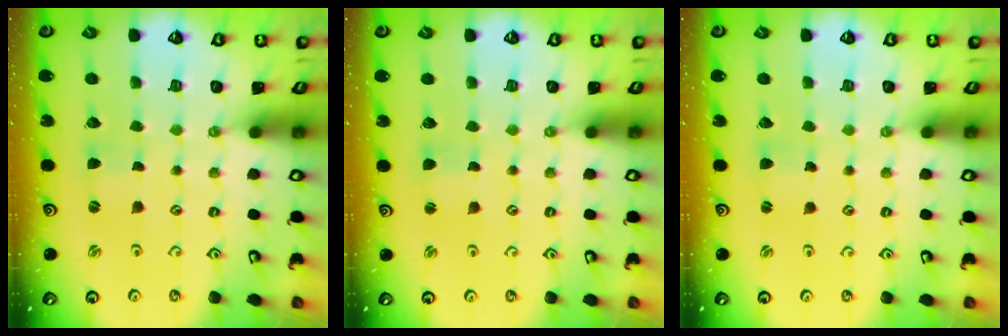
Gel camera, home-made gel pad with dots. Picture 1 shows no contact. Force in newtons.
{"total": 1.6, "press": 1.6, "slide": 0.3}
{"total": 0.9, "press": 0.8, "slide": 0.1}